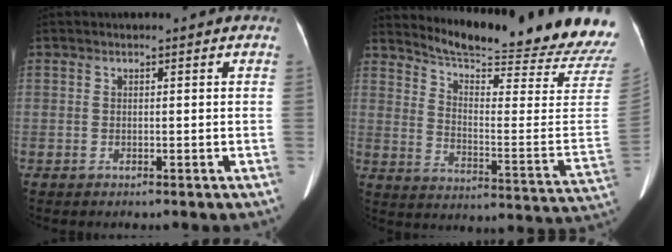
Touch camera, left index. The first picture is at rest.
{"total": 23.8, "force": [22.3, -1.3, 8.1], "torque": [-0.136, -0.129, 0.286]}